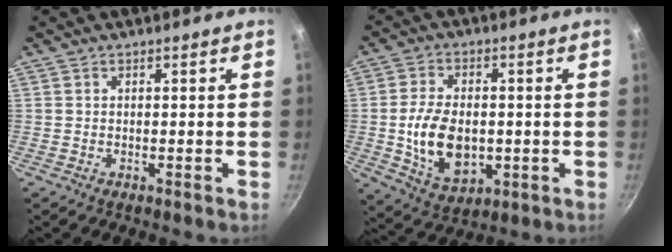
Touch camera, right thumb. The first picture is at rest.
{"total": 12.8, "force": [-1.1, 8.2, 9.7], "torque": [-0.162, 0.000, -0.009]}